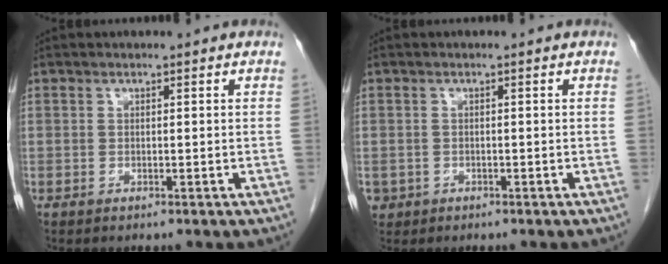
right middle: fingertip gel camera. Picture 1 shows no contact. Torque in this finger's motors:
{"motor_torque": [0.85, -0.44, 0.25, 0.01]}